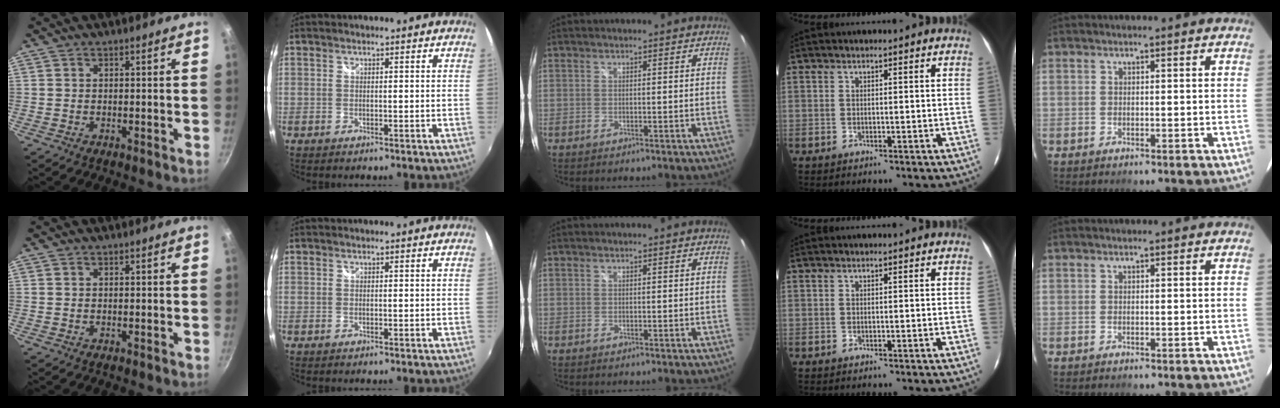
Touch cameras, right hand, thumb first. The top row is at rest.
{}